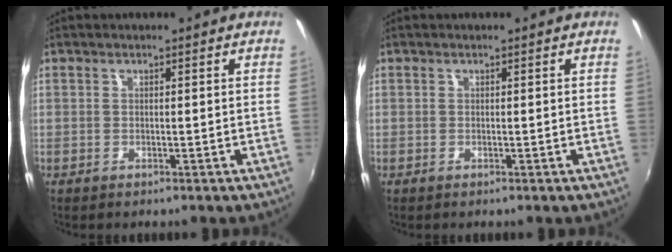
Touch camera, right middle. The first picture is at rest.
{"total": 0.0}